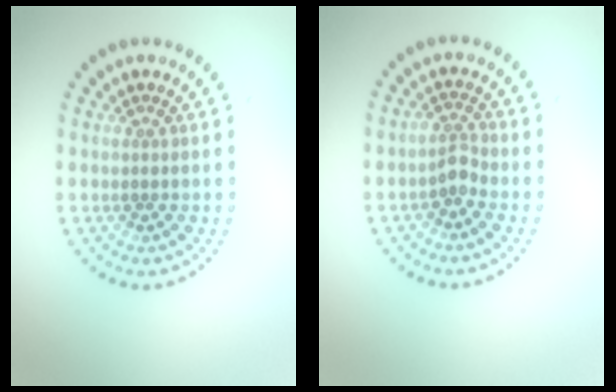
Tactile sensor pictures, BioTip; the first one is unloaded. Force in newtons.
{"total": 1.6, "press": 1.2, "slide": 1.0}